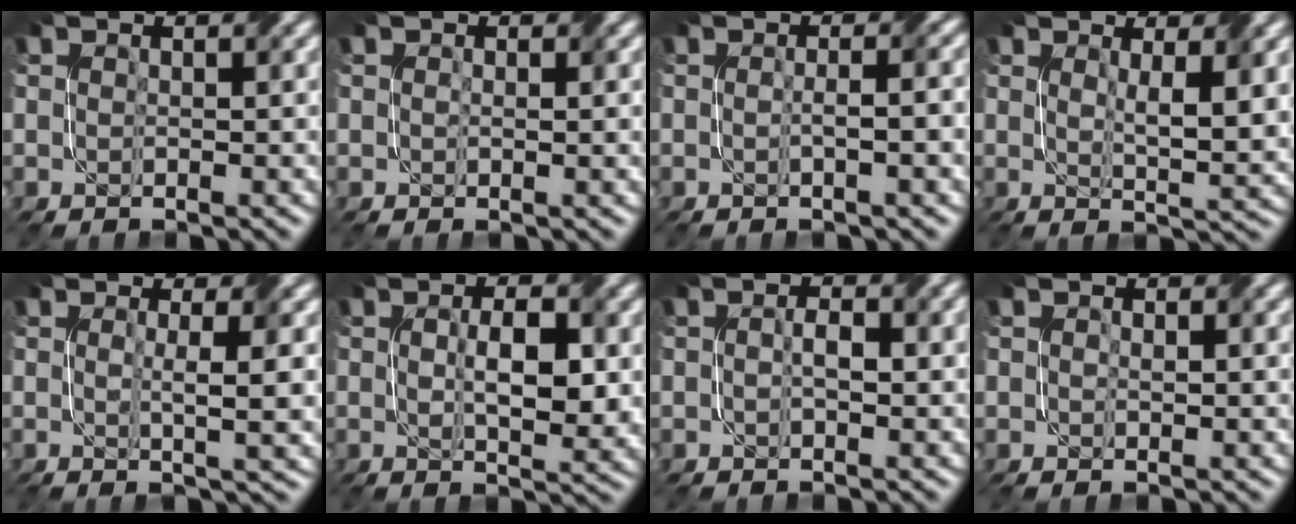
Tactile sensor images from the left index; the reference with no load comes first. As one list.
[{"total": 1.0, "force": [0.2, 0.4, 1.0], "torque": [-0.015, -0.002, 0.004]}, {"total": 3.1, "force": [0.0, 0.9, 3.0], "torque": [-0.028, 0.009, -0.010]}, {"total": 4.1, "force": [1.4, 0.8, 3.8], "torque": [-0.066, -0.009, 0.028]}, {"total": 4.0, "force": [0.6, 0.7, 3.9], "torque": [-0.058, -0.004, 0.010]}, {"total": 5.4, "force": [0.5, 1.8, 5.1], "torque": [-0.089, -0.005, 0.012]}, {"total": 1.8, "force": [0.0, 0.7, 1.7], "torque": [-0.030, 0.005, -0.003]}, {"total": 1.4, "force": [0.6, 0.8, 1.0], "torque": [-0.015, -0.002, 0.013]}]